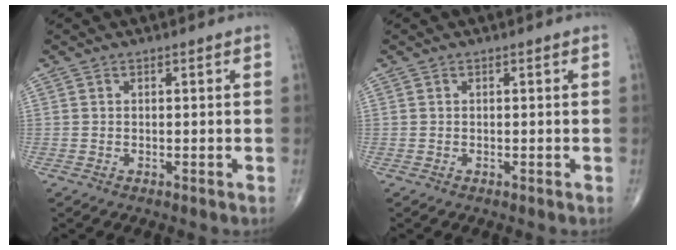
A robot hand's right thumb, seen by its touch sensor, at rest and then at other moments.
{"total": 0.0}